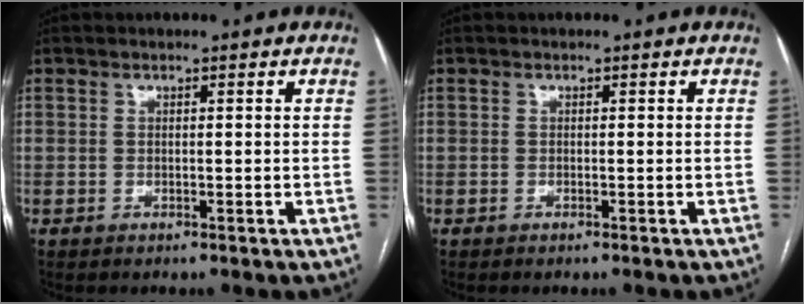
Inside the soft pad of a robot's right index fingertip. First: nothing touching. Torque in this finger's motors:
{"motor_torque": [0.09, -0.02, 0.04, 0.01]}